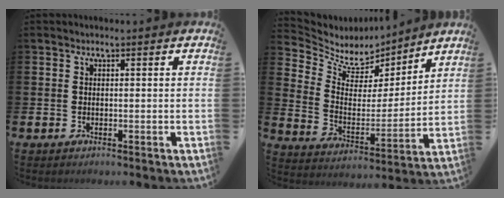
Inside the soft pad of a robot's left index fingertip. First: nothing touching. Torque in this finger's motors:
{"motor_torque": [0.06, -0.24, 0.01, -0.01]}